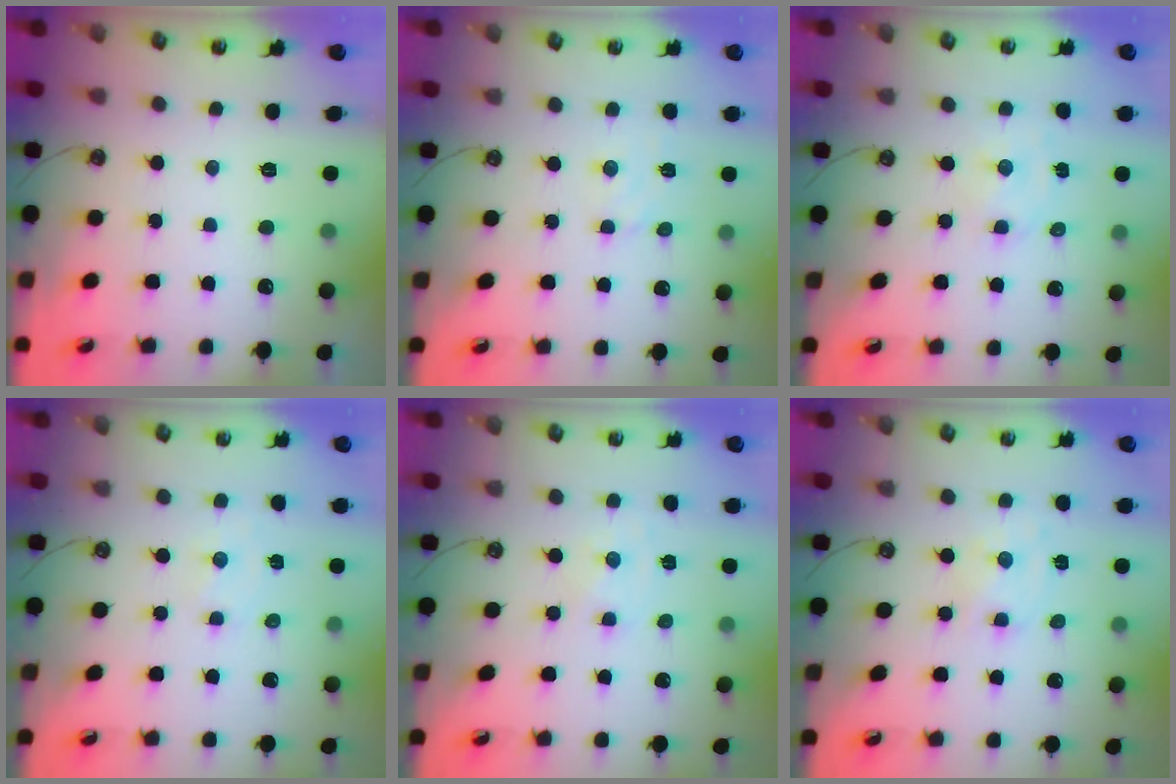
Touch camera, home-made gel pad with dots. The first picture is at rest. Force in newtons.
{"total": 3.1, "press": 3.1, "slide": 0.4}
{"total": 1.8, "press": 1.8, "slide": 0.0}
{"total": 1.8, "press": 1.8, "slide": 0.3}
{"total": 0.0}
{"total": 1.0, "press": 1.0, "slide": 0.2}